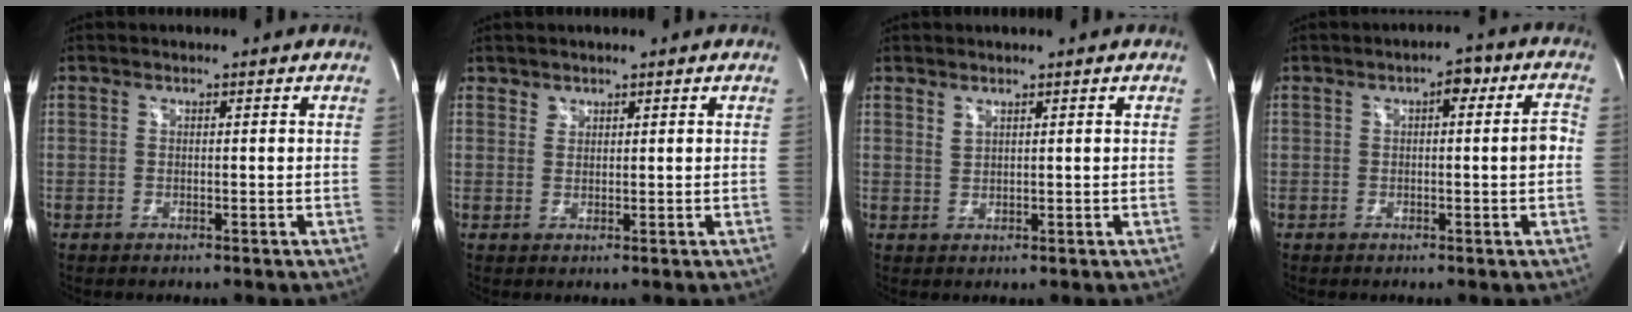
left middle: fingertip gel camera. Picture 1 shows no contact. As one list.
[{"total": 0.9, "force": [0.7, 0.5, 0.0], "torque": [0.008, -0.002, 0.012]}, {"total": 0.9, "force": [0.8, 0.2, 0.4], "torque": [-0.008, -0.004, 0.022]}, {"total": 5.7, "force": [0.5, 1.4, 5.5], "torque": [-0.073, 0.021, 0.004]}]